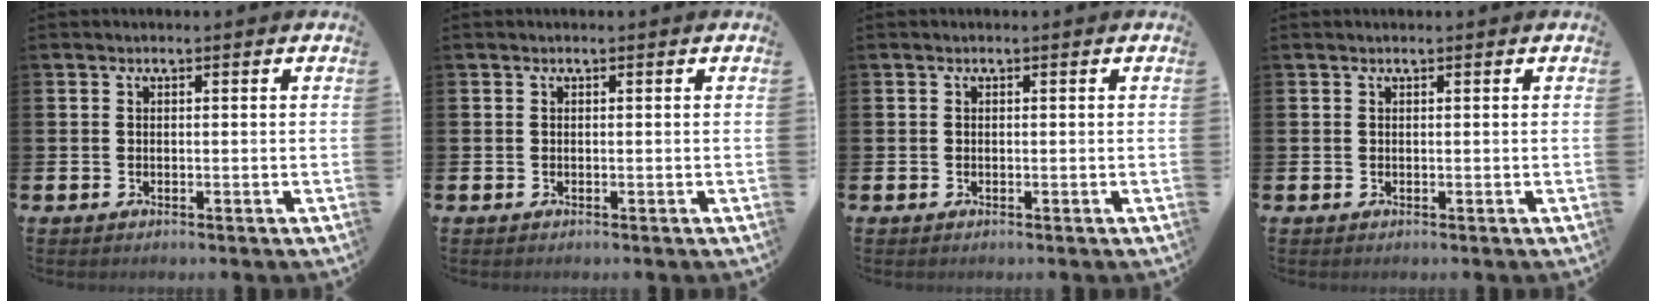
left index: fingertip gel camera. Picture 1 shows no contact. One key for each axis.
{"total": 0.0}
{"total": 0.0}
{"total": 0.0}